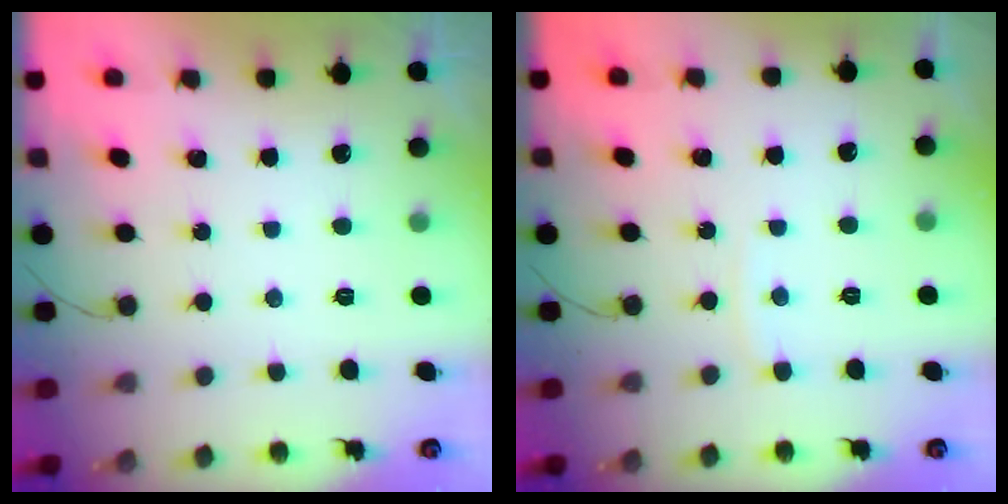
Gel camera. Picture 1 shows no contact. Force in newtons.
{"total": 3.3, "press": 3.3, "slide": 0.5}